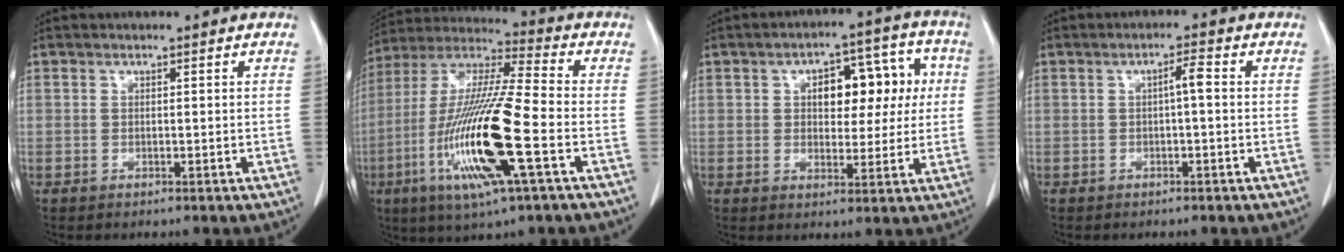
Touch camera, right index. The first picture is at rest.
{"total": 19.2, "force": [-5.9, 1.1, 18.2], "torque": [-0.384, -0.023, -0.114]}
{"total": 9.9, "force": [1.8, 5.4, 8.1], "torque": [-0.098, 0.039, 0.030]}
{"total": 2.2, "force": [0.0, 0.1, 2.2], "torque": [-0.036, 0.005, 0.000]}